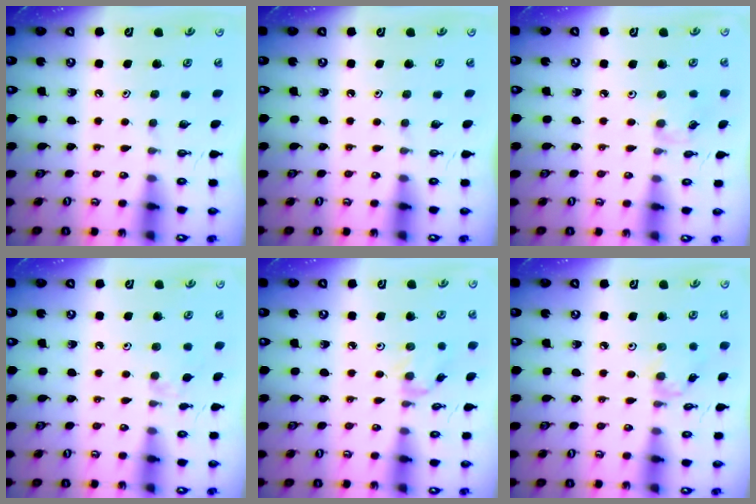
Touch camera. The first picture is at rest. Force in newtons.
{"total": 0.0}
{"total": 2.9, "press": 2.8, "slide": 0.5}
{"total": 4.8, "press": 4.8, "slide": 0.7}
{"total": 1.1, "press": 1.1, "slide": 0.3}
{"total": 2.1, "press": 2.1, "slide": 0.4}